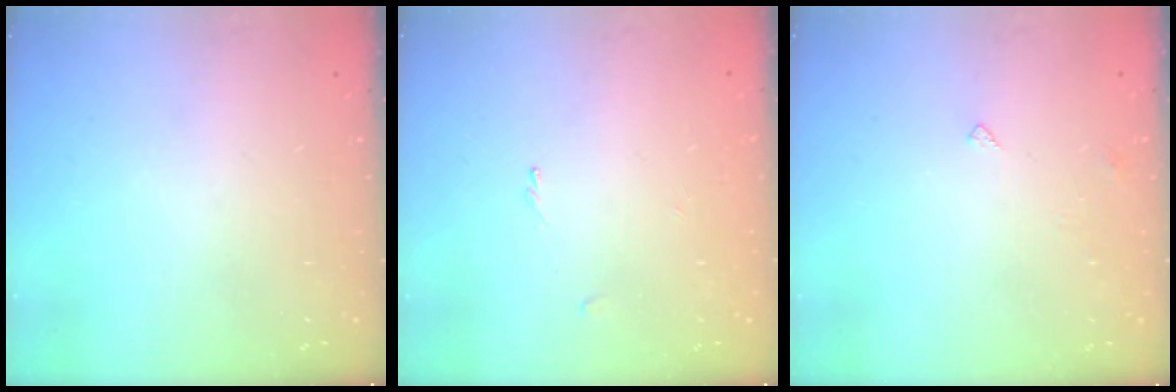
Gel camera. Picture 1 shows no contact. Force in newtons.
{"total": 0.0}
{"total": 2.4, "press": 2.4, "slide": 0.4}